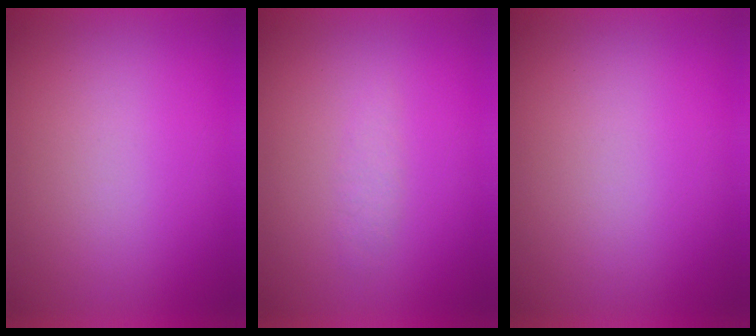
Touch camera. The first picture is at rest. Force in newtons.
{"total": 1.3}
{"total": 0.0}